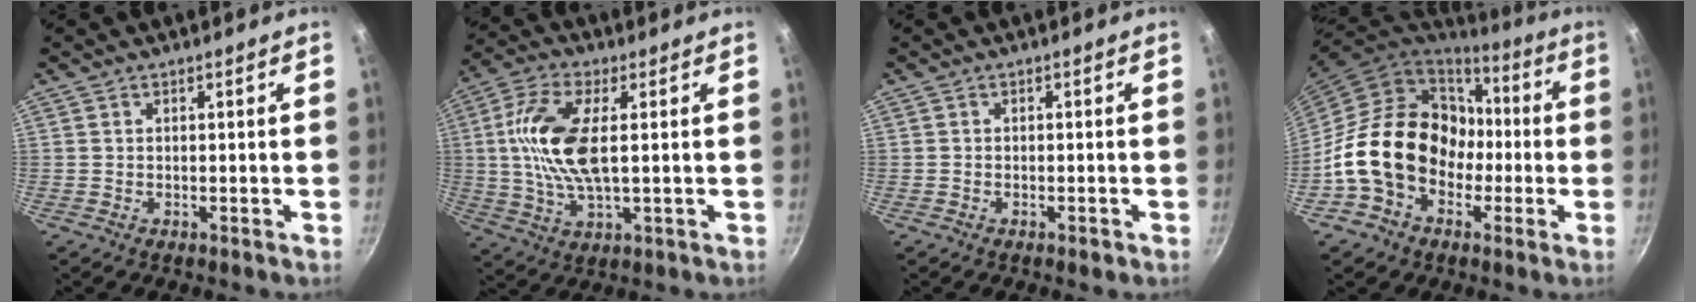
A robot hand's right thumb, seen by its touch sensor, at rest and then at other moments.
{"total": 13.3, "force": [1.5, 5.7, 11.9], "torque": [-0.245, 0.007, 0.022]}
{"total": 1.1, "force": [-0.7, 0.5, 0.7], "torque": [-0.017, 0.004, -0.011]}
{"total": 19.9, "force": [-2.6, 15.7, 11.9], "torque": [-0.166, 0.059, -0.037]}